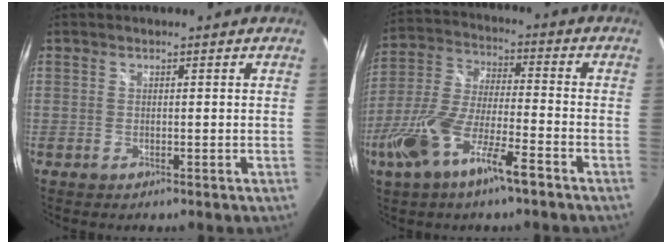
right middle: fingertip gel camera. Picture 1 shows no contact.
{"total": 14.6, "force": [-8.2, 3.2, 11.6], "torque": [-0.247, -0.020, -0.158]}